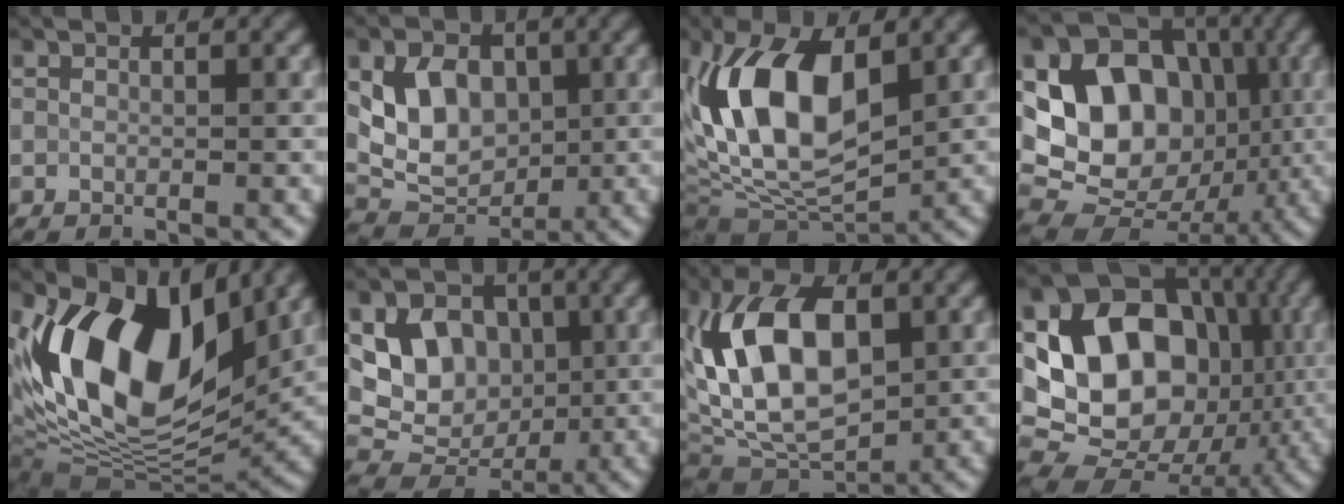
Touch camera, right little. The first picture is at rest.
{"total": 5.9, "force": [1.1, 4.5, 3.7], "torque": [-0.063, -0.003, 0.023]}
{"total": 11.6, "force": [1.7, 6.1, 9.7], "torque": [-0.184, 0.004, 0.024]}
{"total": 14.8, "force": [1.4, 12.1, 8.5], "torque": [-0.152, 0.016, 0.012]}
{"total": 14.9, "force": [4.5, 8.4, 11.5], "torque": [-0.201, 0.003, 0.078]}
{"total": 7.9, "force": [1.6, 6.5, 4.2], "torque": [-0.071, 0.000, 0.019]}
{"total": 10.5, "force": [1.6, 5.9, 8.5], "torque": [-0.162, 0.011, 0.017]}
{"total": 17.0, "force": [1.4, 13.7, 10.0], "torque": [-0.159, 0.010, 0.018]}